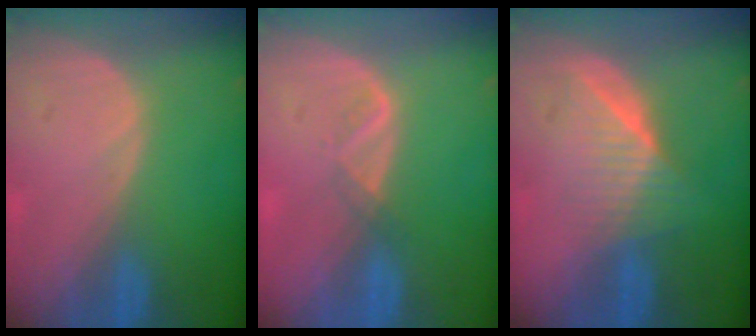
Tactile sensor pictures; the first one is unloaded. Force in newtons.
{"total": 1.6, "press": 1.5, "slide": 0.7}
{"total": 6.3, "press": 5.8, "slide": 2.6}